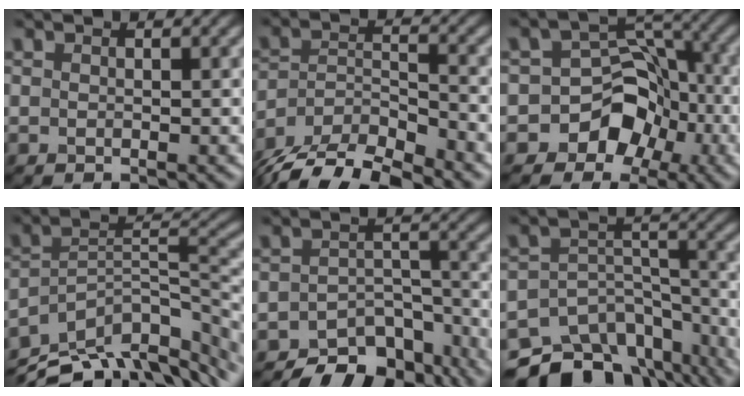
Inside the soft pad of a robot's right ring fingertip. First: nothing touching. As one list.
[{"total": 9.2, "force": [-8.0, 2.5, 3.8], "torque": [-0.070, -0.011, -0.136]}, {"total": 7.5, "force": [-3.8, 6.1, 2.0], "torque": [0.010, 0.013, -0.080]}, {"total": 12.3, "force": [-9.2, 4.6, 6.7], "torque": [-0.130, 0.016, -0.156]}, {"total": 7.7, "force": [-6.3, 3.3, 3.0], "torque": [-0.030, -0.010, -0.095]}, {"total": 14.5, "force": [-11.3, 7.9, 4.3], "torque": [-0.084, -0.016, -0.135]}]